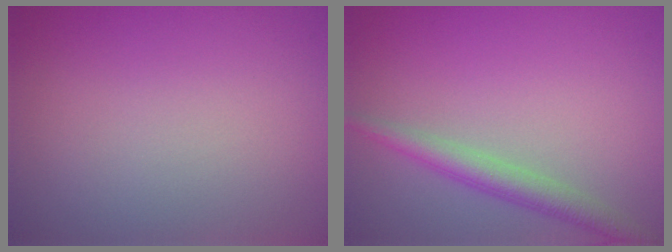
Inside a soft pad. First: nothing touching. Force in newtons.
{"total": 2.9, "press": 2.9, "slide": 0.2}